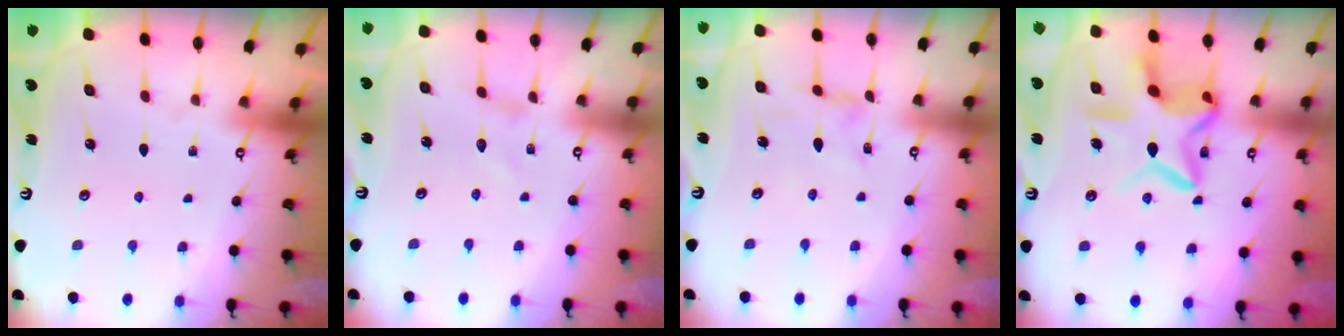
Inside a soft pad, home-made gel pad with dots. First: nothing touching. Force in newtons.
{"total": 0.0}
{"total": 1.7, "press": 1.7, "slide": 0.2}
{"total": 13.5, "press": 13.5, "slide": 1.4}